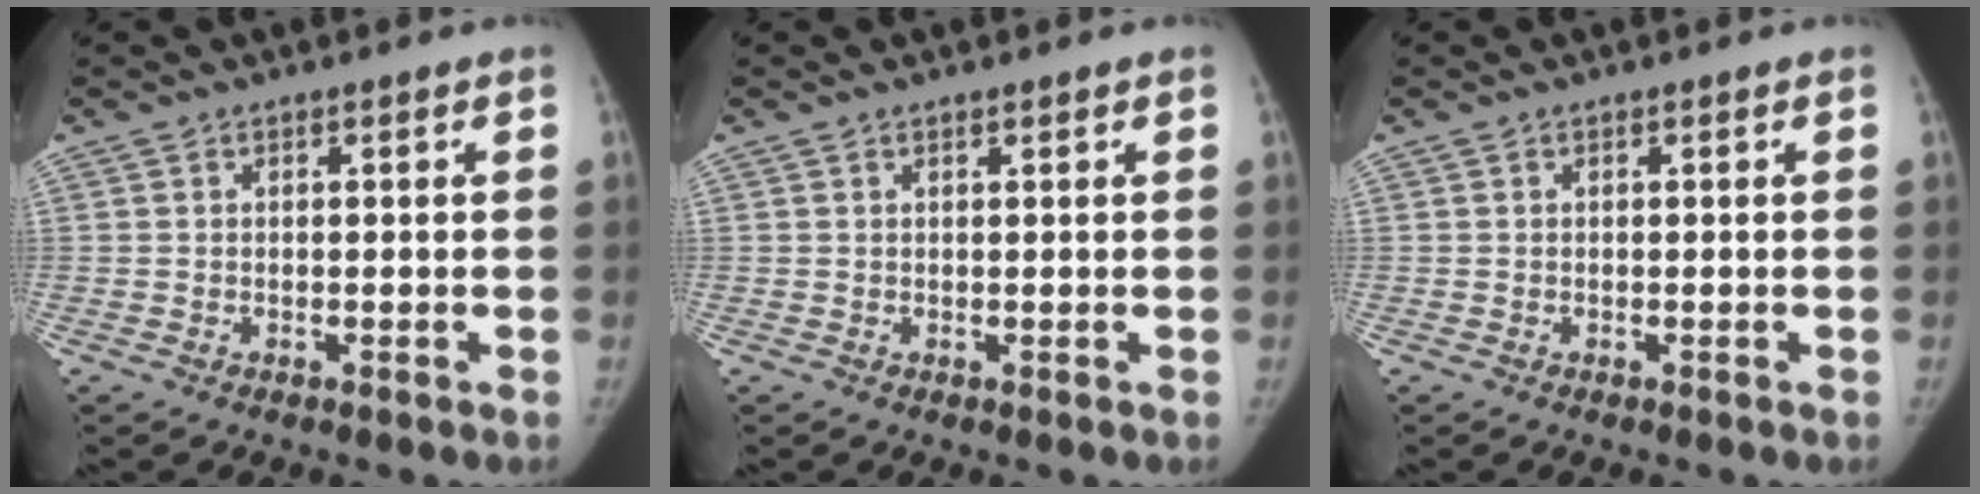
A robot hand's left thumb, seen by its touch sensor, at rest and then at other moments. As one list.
[{"total": 0.6, "force": [0.4, 0.1, 0.4], "torque": [-0.007, -0.002, 0.008]}, {"total": 0.0}]